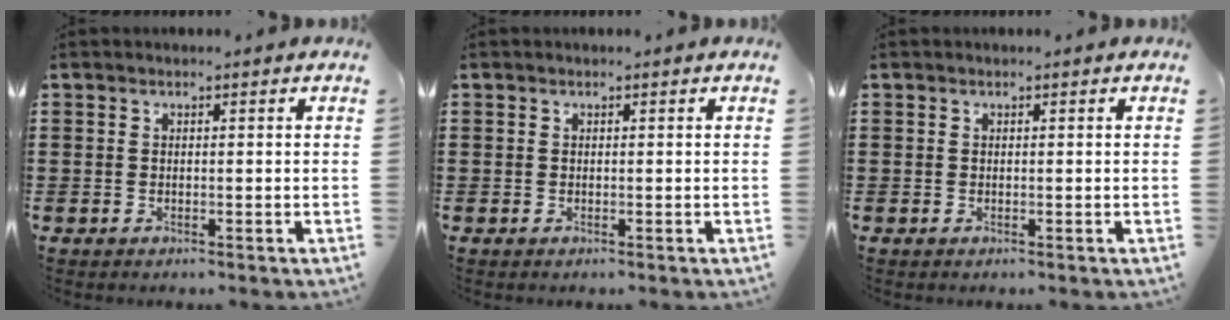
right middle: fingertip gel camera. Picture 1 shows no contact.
{"total": 0.0}
{"total": 0.0}